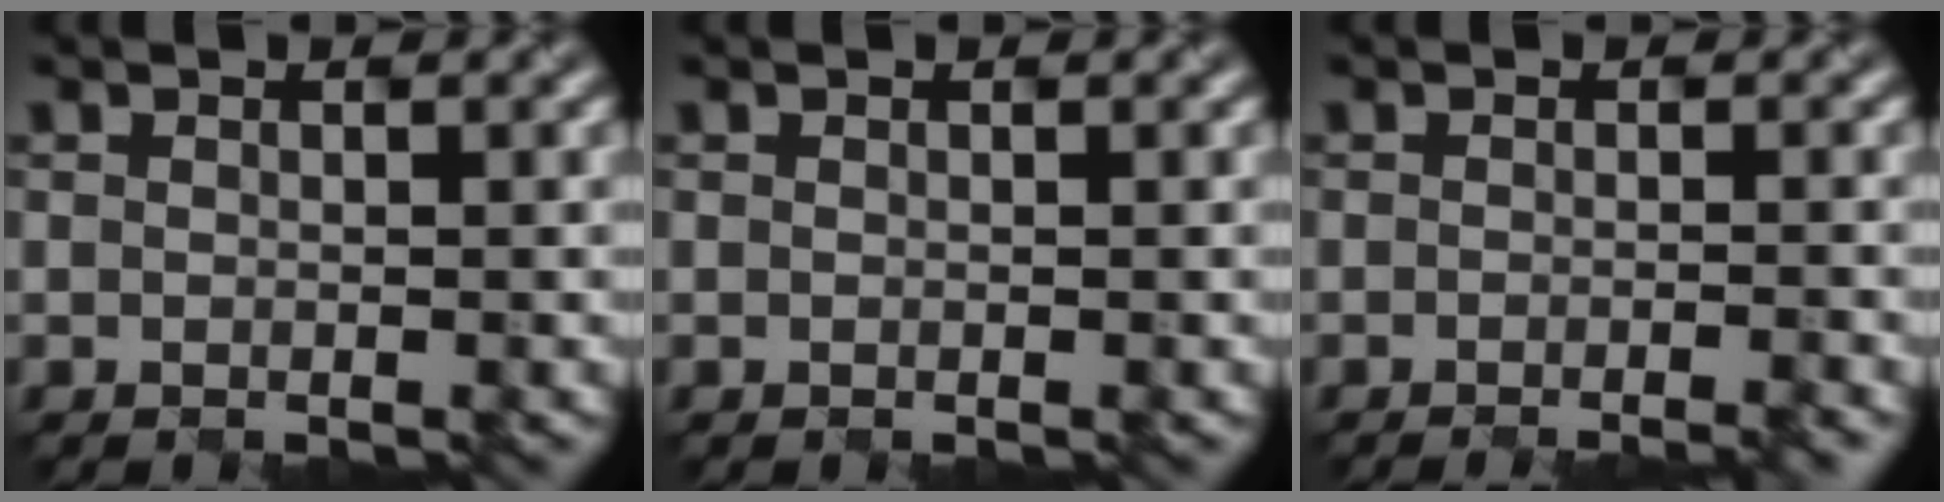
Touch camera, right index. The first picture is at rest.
{"total": 0.0}
{"total": 2.7, "force": [-1.2, 0.9, 2.2], "torque": [0.003, 0.000, -0.017]}